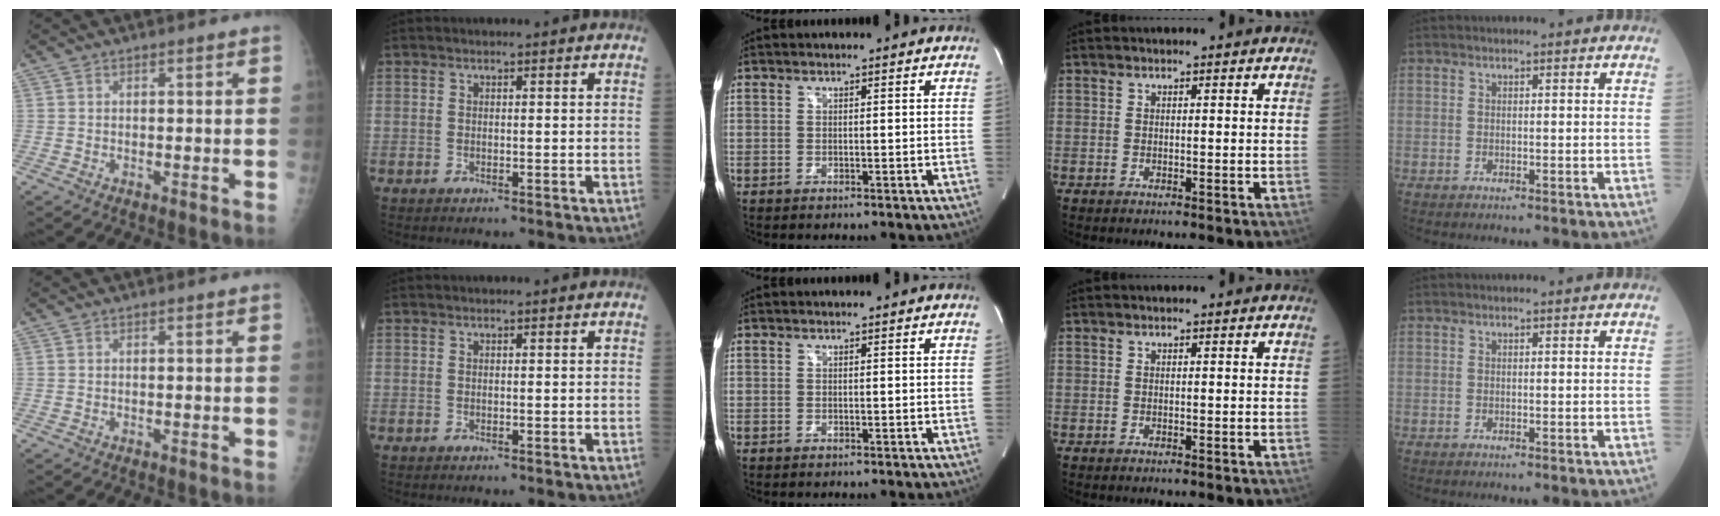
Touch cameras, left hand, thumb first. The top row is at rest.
{}